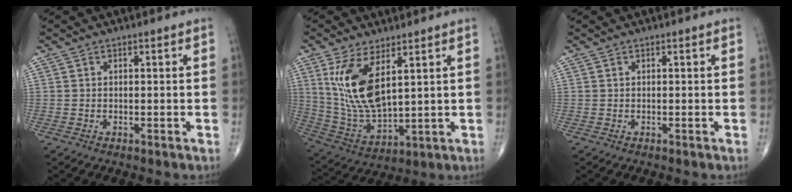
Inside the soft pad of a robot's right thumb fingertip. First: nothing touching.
{"total": 13.8, "force": [5.0, 6.0, 11.3], "torque": [-0.224, -0.029, 0.116]}
{"total": 0.0}